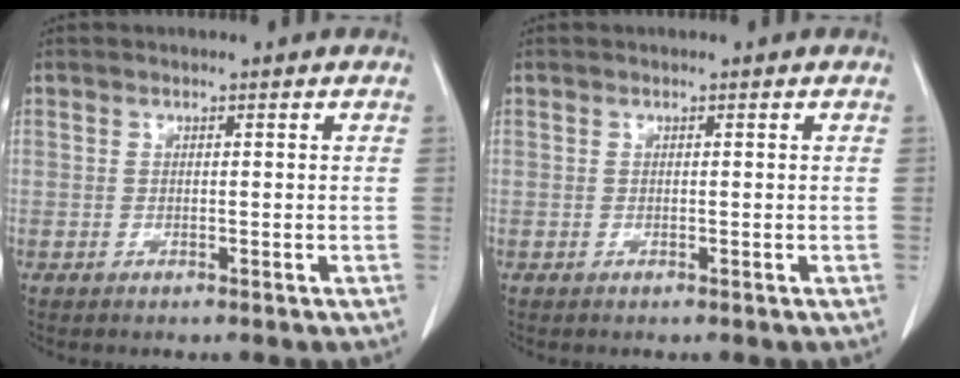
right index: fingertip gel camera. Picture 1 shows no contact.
{"total": 0.0}